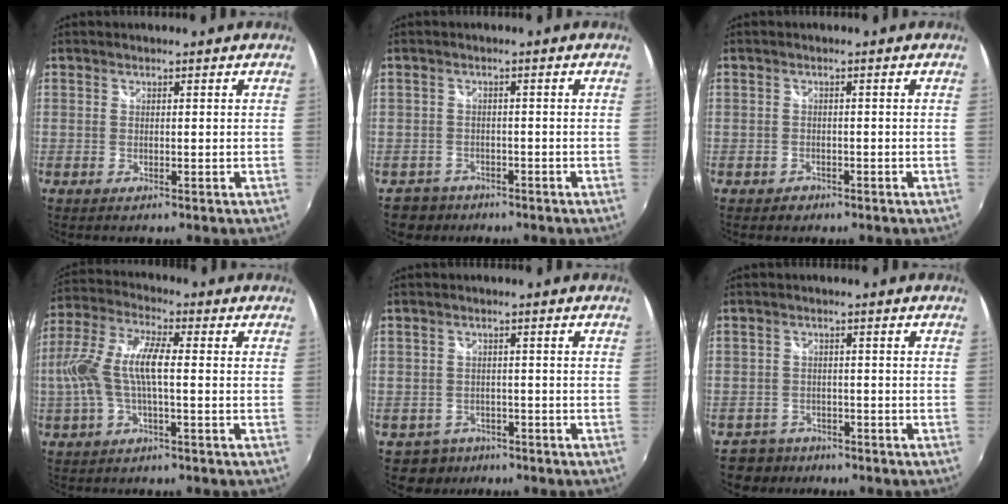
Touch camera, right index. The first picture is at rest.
{"total": 4.1, "force": [-2.7, 3.0, -0.2], "torque": [-0.010, 0.010, -0.047]}
{"total": 2.0, "force": [-1.1, 1.6, 0.3], "torque": [-0.010, 0.001, -0.015]}
{"total": 11.3, "force": [-1.2, 3.1, 10.8], "torque": [-0.225, 0.006, -0.022]}
{"total": 4.5, "force": [-2.8, 3.5, 0.3], "torque": [-0.018, 0.004, -0.043]}
{"total": 4.3, "force": [-3.0, 3.0, -0.5], "torque": [-0.006, 0.012, -0.052]}